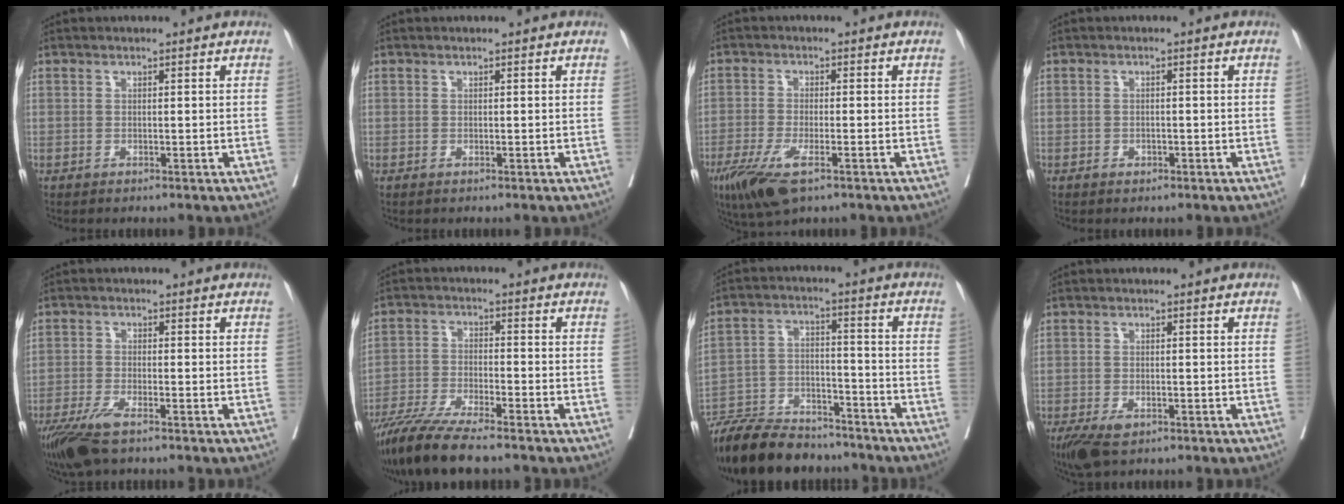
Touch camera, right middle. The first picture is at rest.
{"total": 0.0}
{"total": 8.8, "force": [-5.2, 2.4, 6.7], "torque": [-0.126, -0.021, -0.090]}
{"total": 1.0, "force": [-0.5, 0.7, 0.4], "torque": [-0.006, 0.003, -0.007]}
{"total": 6.6, "force": [-4.6, 1.2, 4.6], "torque": [-0.088, -0.016, -0.083]}
{"total": 11.5, "force": [-9.6, 0.9, 6.3], "torque": [-0.108, -0.032, -0.165]}
{"total": 17.5, "force": [-15.4, 5.1, 6.4], "torque": [-0.126, -0.004, -0.251]}
{"total": 5.0, "force": [-3.2, 2.3, 3.1], "torque": [-0.058, -0.008, -0.053]}